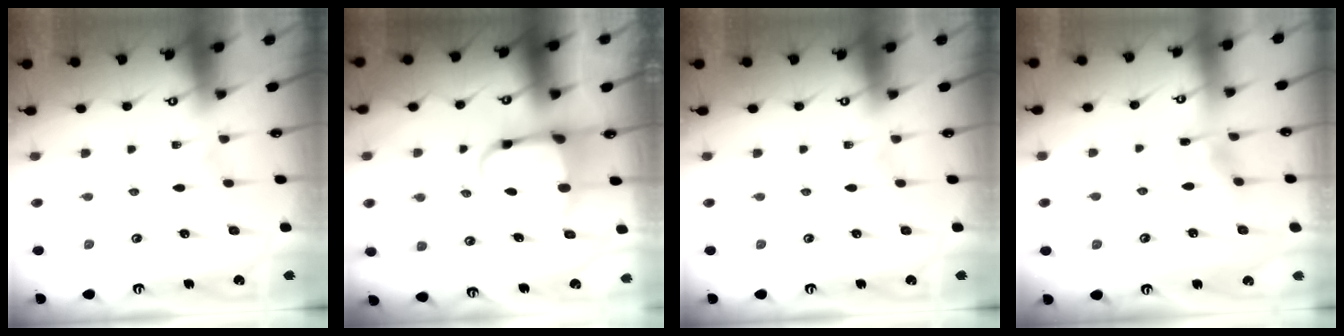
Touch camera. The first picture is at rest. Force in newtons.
{"total": 3.9, "press": 3.7, "slide": 1.1}
{"total": 0.0}
{"total": 3.0, "press": 2.9, "slide": 0.4}